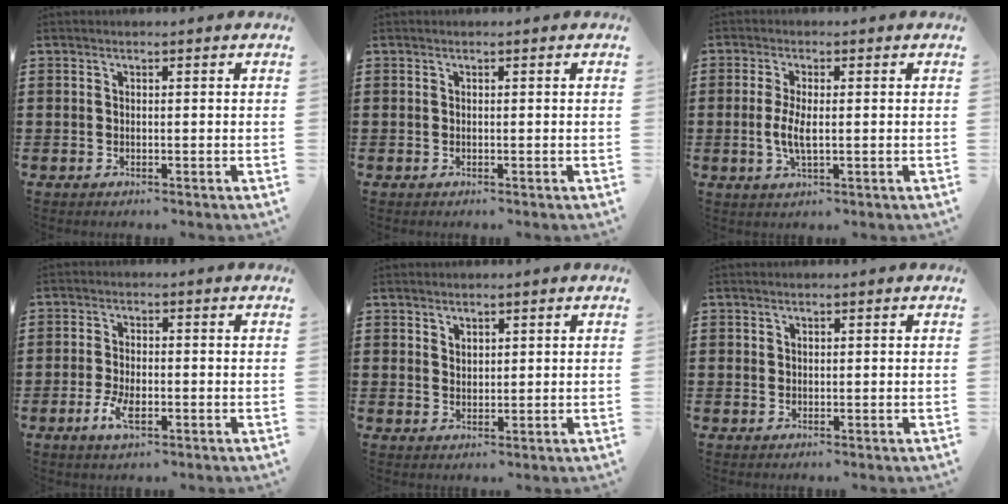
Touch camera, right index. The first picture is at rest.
{"total": 0.0}
{"total": 4.2, "force": [-0.3, 1.3, 4.0], "torque": [-0.093, -0.007, -0.013]}
{"total": 4.1, "force": [-1.6, 1.6, 3.4], "torque": [-0.078, -0.004, -0.034]}
{"total": 1.7, "force": [1.6, 0.5, 0.0], "torque": [-0.001, 0.002, 0.033]}
{"total": 0.7, "force": [0.5, 0.5, 0.1], "torque": [-0.002, 0.003, 0.010]}